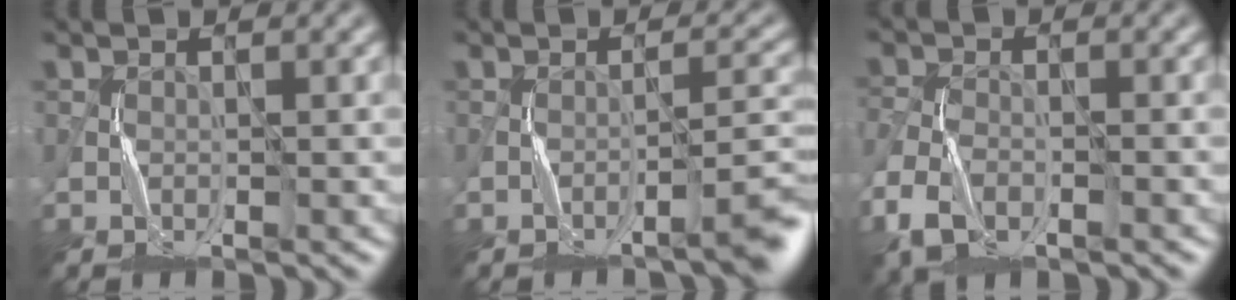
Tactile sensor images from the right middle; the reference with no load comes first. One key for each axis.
{"total": 3.3, "fx": -2.4, "fy": 0.1, "fz": 2.2, "tx": -0.016, "ty": 0.012, "tz": -0.046}
{"total": 4.8, "fx": -2.8, "fy": 2.8, "fz": 2.7, "tx": -0.063, "ty": -0.009, "tz": -0.063}